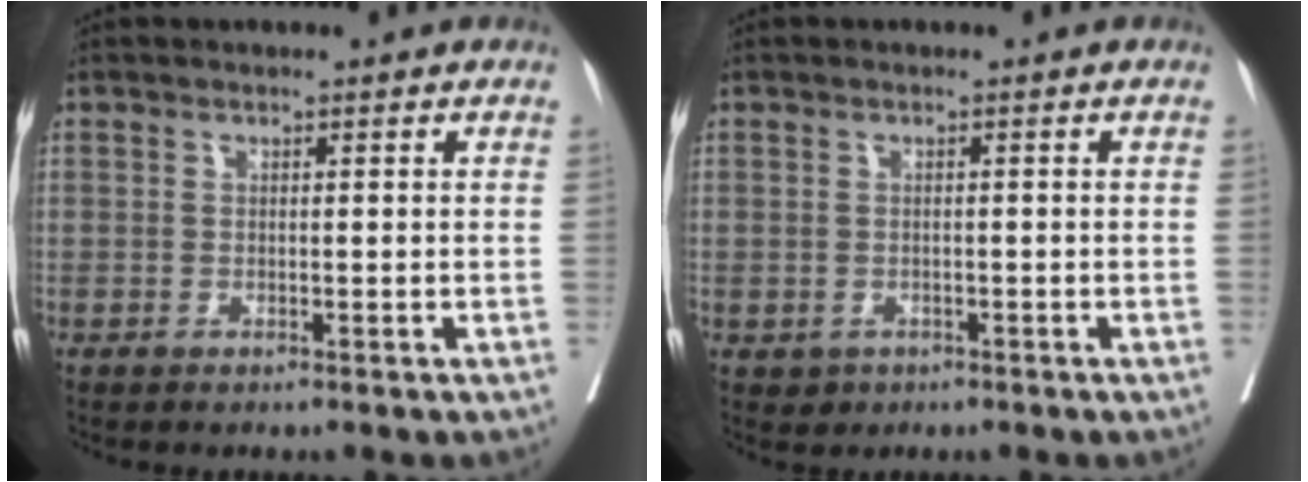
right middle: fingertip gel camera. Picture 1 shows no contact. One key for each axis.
{"total": 1.6, "fx": -0.8, "fy": 1.3, "fz": 0.3, "tx": -0.003, "ty": 0.002, "tz": -0.005}